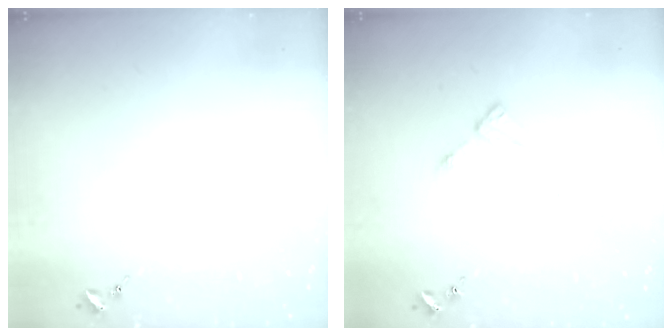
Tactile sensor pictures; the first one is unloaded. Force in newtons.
{"total": 2.6, "press": 2.6, "slide": 0.3}